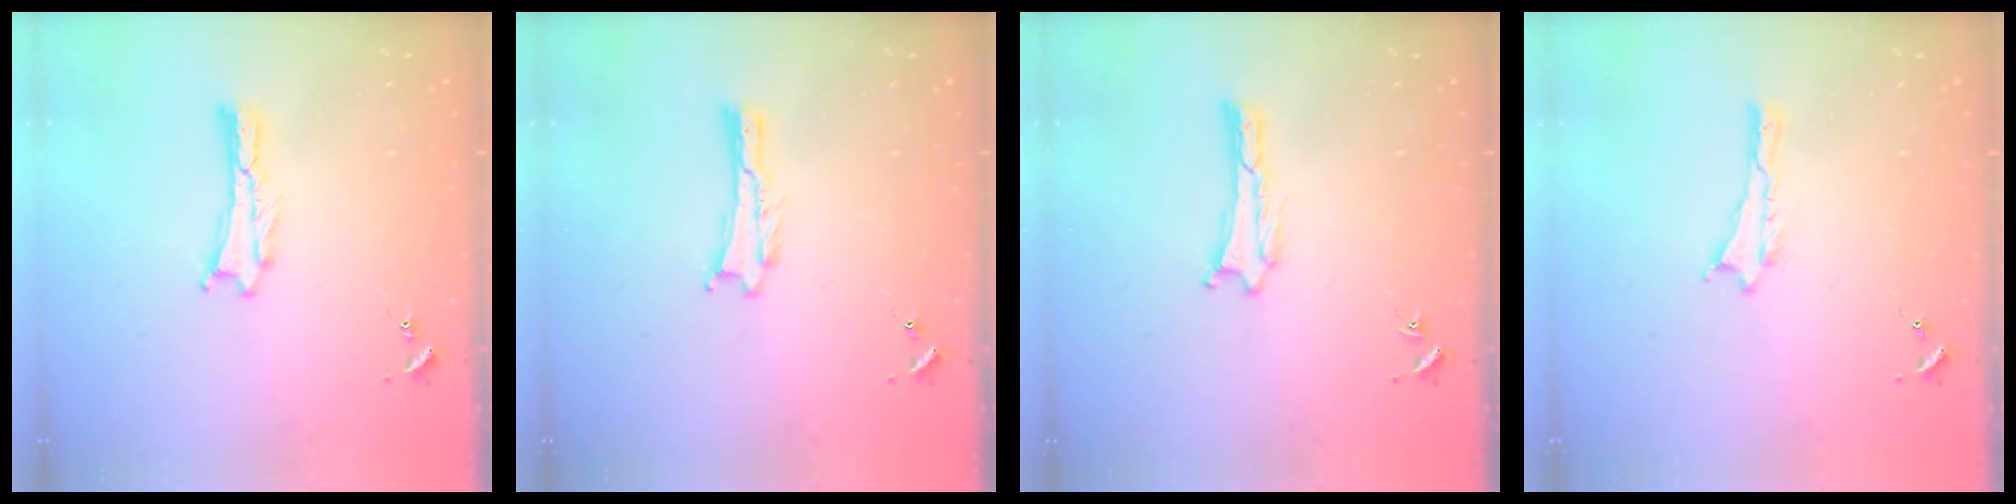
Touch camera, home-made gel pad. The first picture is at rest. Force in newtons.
{"total": 0.0}
{"total": 0.0}
{"total": 0.0}